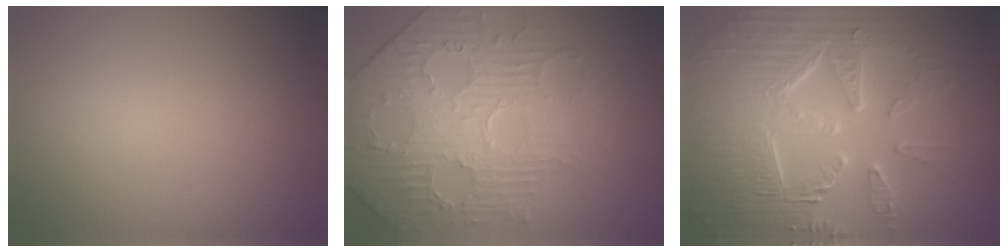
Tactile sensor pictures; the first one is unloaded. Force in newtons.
{"total": 4.7, "press": 4.7, "slide": 0.2}
{"total": 9.7, "press": 6.5, "slide": 7.1}